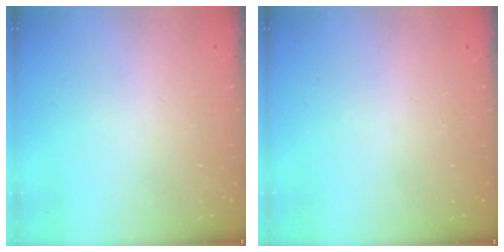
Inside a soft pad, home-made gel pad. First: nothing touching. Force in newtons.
{"total": 0.0}